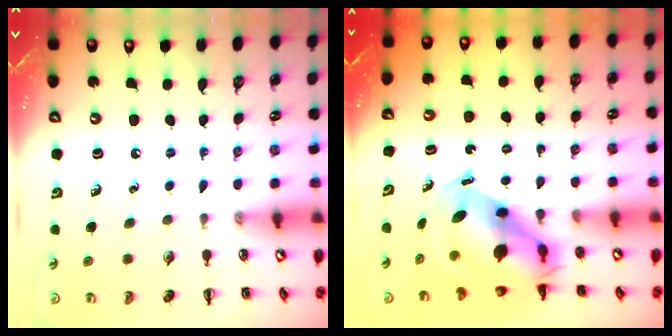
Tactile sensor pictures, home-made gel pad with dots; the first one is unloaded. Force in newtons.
{"total": 8.8, "press": 8.5, "slide": 2.2}